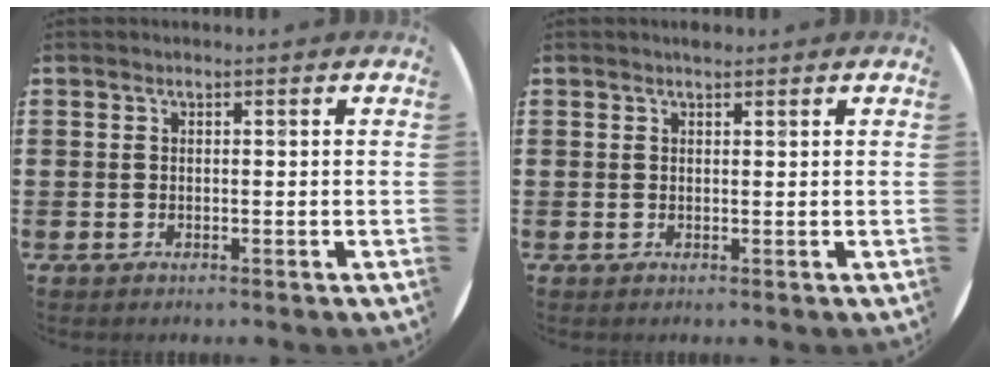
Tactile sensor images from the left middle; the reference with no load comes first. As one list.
[{"total": 0.7, "force": [0.7, 0.1, 0.0], "torque": [-0.001, 0.003, 0.013]}]